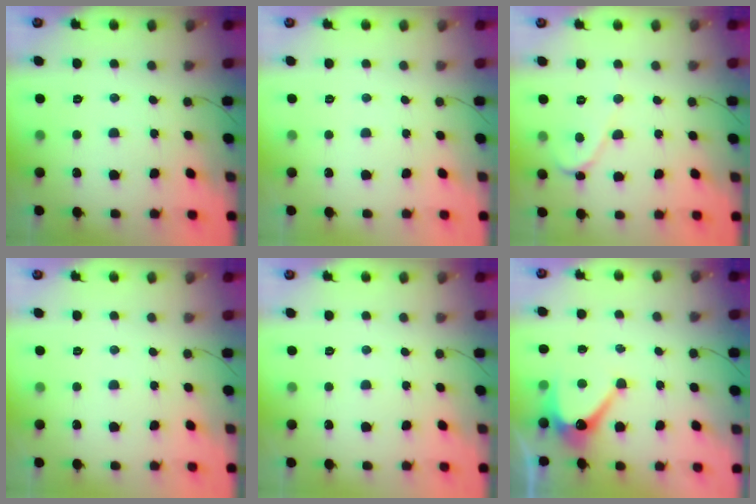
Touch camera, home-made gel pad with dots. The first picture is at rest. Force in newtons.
{"total": 0.0}
{"total": 1.6, "press": 1.6, "slide": 0.0}
{"total": 0.0}
{"total": 0.0}
{"total": 7.4, "press": 7.3, "slide": 0.3}